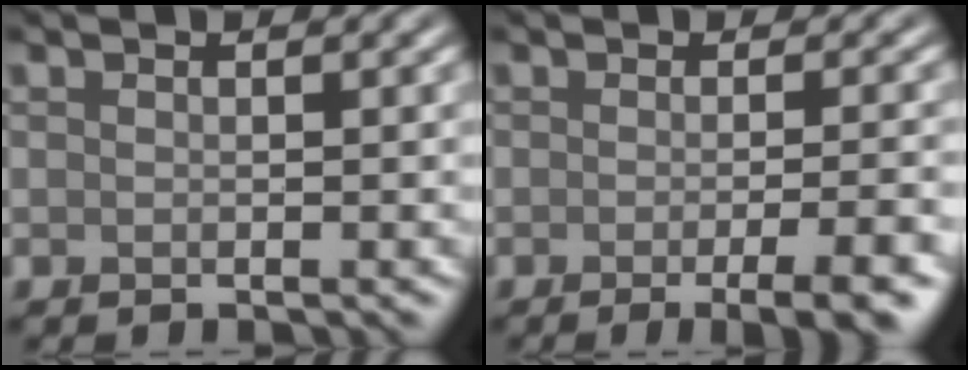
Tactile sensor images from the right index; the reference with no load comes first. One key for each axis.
{"total": 5.4, "fx": -2.4, "fy": 1.3, "fz": 4.6, "tx": -0.050, "ty": -0.005, "tz": -0.028}